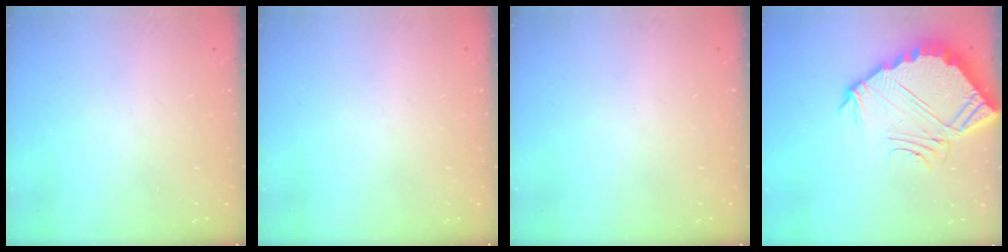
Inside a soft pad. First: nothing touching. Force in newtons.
{"total": 0.0}
{"total": 0.0}
{"total": 8.4, "press": 8.4, "slide": 0.6}